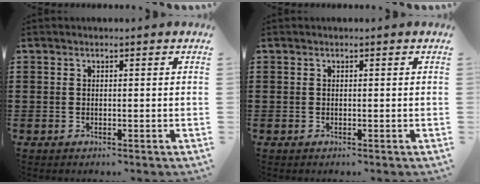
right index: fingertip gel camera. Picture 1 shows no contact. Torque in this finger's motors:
{"motor_torque": [-0.06, 0.05, 0.00, 0.00]}